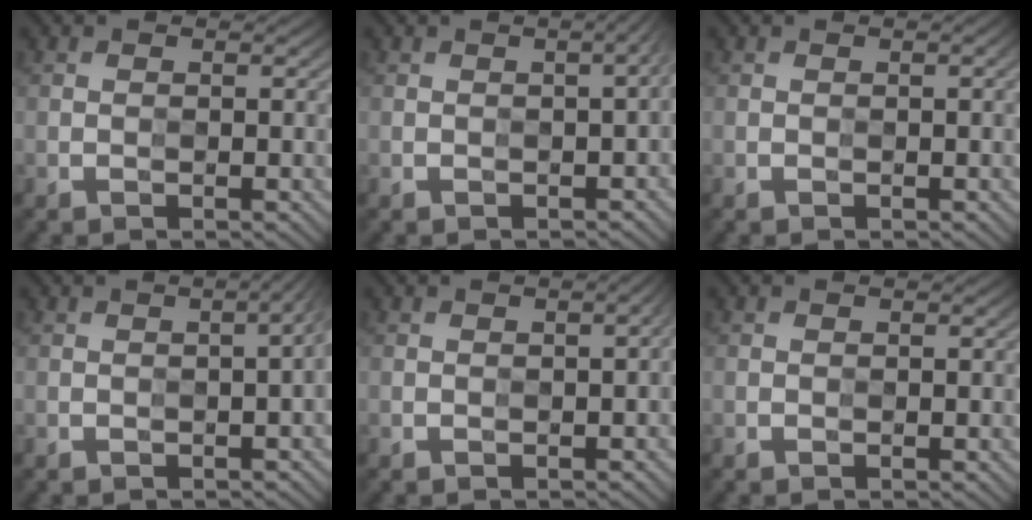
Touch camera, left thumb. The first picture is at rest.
{"total": 2.8, "force": [-0.4, 0.9, 2.7], "torque": [-0.026, 0.009, -0.002]}
{"total": 1.0, "force": [0.0, 0.2, 1.0], "torque": [-0.013, 0.003, -0.001]}
{"total": 3.7, "force": [-0.1, 1.2, 3.6], "torque": [-0.029, 0.012, 0.000]}
{"total": 1.8, "force": [-0.3, 0.5, 1.7], "torque": [-0.016, 0.007, -0.004]}
{"total": 0.0}